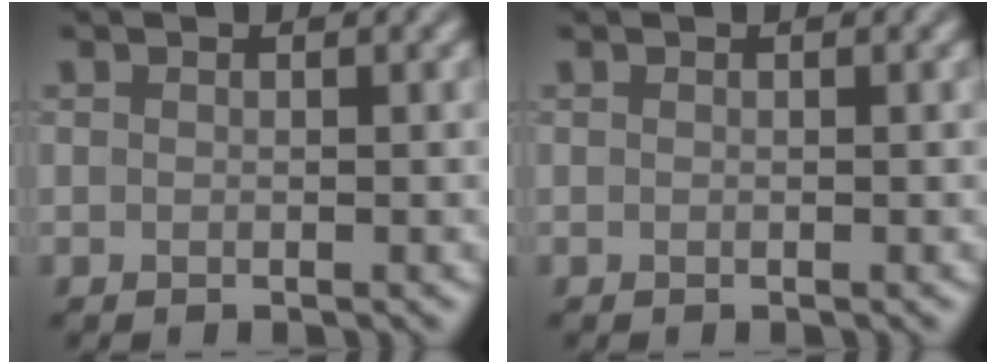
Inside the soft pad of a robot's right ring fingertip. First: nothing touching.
{"total": 0.0}